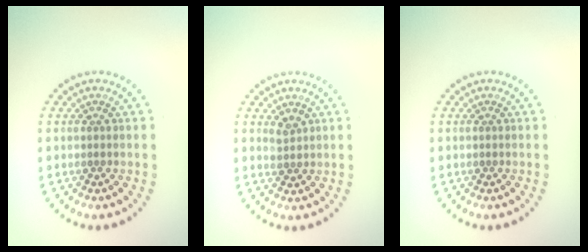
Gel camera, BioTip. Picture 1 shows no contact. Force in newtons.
{"total": 1.2, "press": 1.0, "slide": 0.7}
{"total": 0.0}